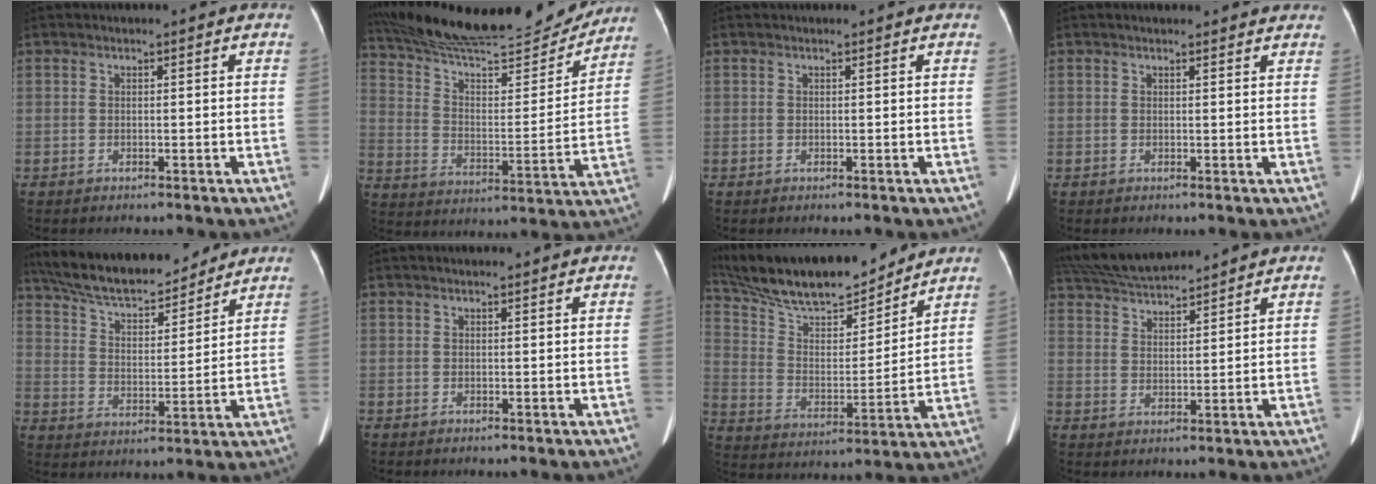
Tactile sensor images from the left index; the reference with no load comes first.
{"total": 25.8, "force": [23.6, 3.4, 9.8], "torque": [-0.167, -0.026, 0.344]}
{"total": 0.7, "force": [0.6, 0.0, 0.2], "torque": [-0.002, 0.011, 0.012]}
{"total": 7.1, "force": [6.4, 1.6, 2.6], "torque": [-0.029, 0.020, 0.068]}
{"total": 17.5, "force": [15.6, 4.0, 6.9], "torque": [-0.122, 0.020, 0.255]}
{"total": 2.1, "force": [1.9, 0.3, 0.9], "torque": [-0.008, 0.021, 0.026]}
{"total": 20.1, "force": [17.8, 3.6, 8.8], "torque": [-0.161, 0.013, 0.302]}
{"total": 10.0, "force": [9.4, 0.4, 3.3], "torque": [-0.069, 0.027, 0.172]}